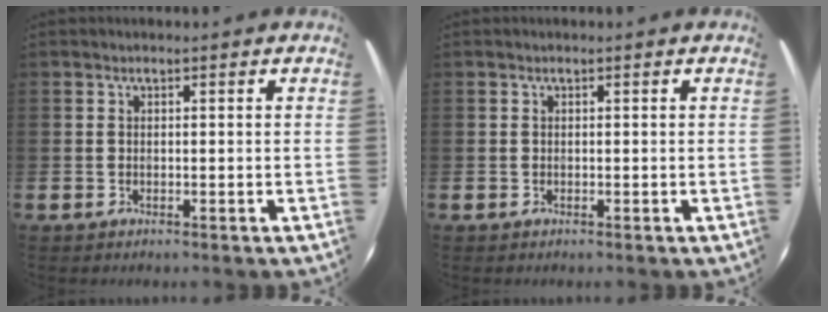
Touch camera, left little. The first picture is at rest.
{"total": 0.0}